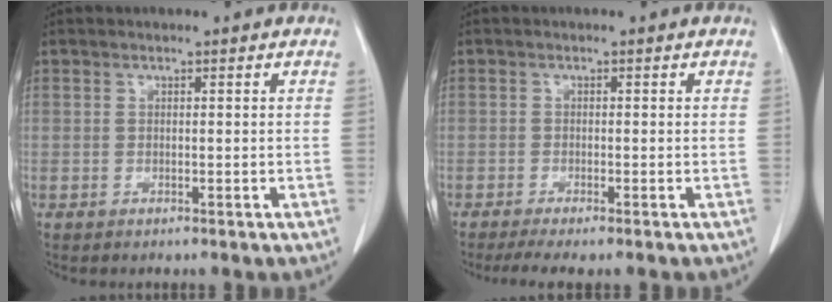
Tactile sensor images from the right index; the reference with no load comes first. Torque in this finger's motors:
{"motor_torque": [0.39, -0.38, 0.06, 0.04]}